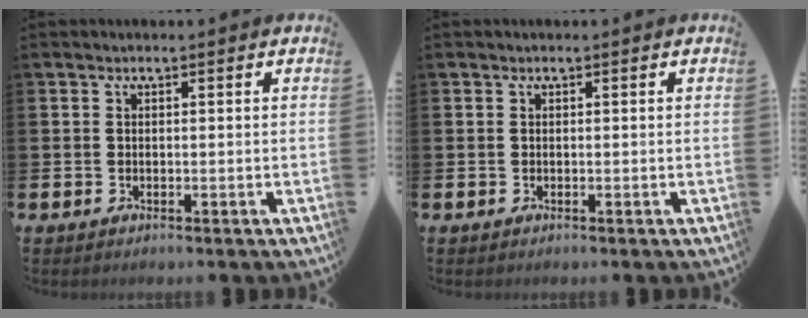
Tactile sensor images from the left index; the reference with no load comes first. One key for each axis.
{"total": 0.0}